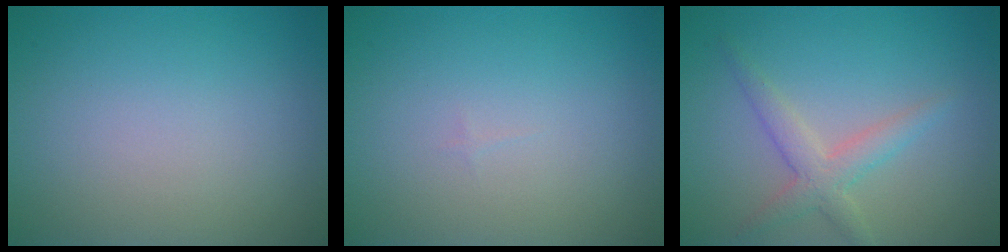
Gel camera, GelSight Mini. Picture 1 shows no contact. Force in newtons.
{"total": 0.0}
{"total": 2.7, "press": 2.7, "slide": 0.1}